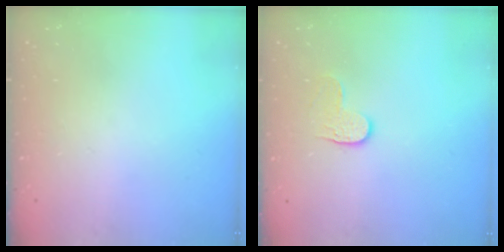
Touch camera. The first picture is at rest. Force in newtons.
{"total": 4.2, "press": 4.2, "slide": 0.5}